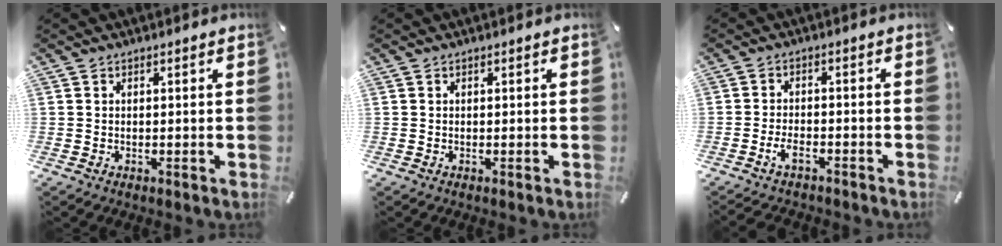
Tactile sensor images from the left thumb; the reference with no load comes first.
{"total": 0.0}
{"total": 4.2, "force": [-3.0, 1.8, 2.3], "torque": [-0.050, 0.012, -0.058]}